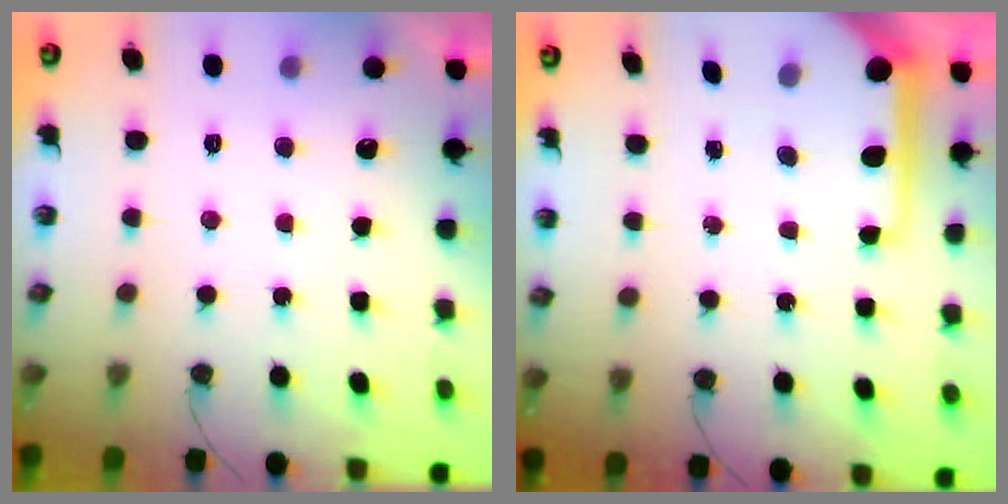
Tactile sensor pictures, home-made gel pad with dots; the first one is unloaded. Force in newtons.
{"total": 9.7, "press": 9.6, "slide": 1.1}